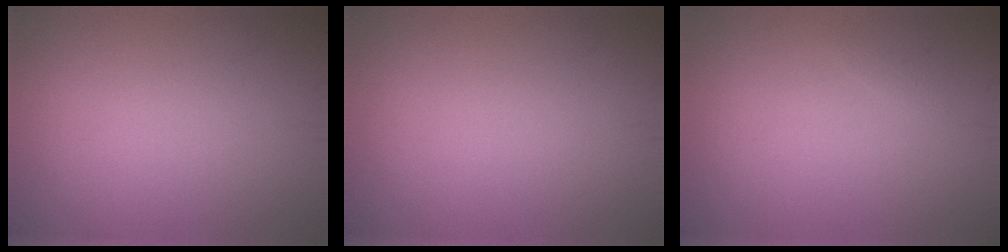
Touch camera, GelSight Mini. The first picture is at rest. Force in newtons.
{"total": 0.0}
{"total": 0.5, "press": 0.5, "slide": 0.1}